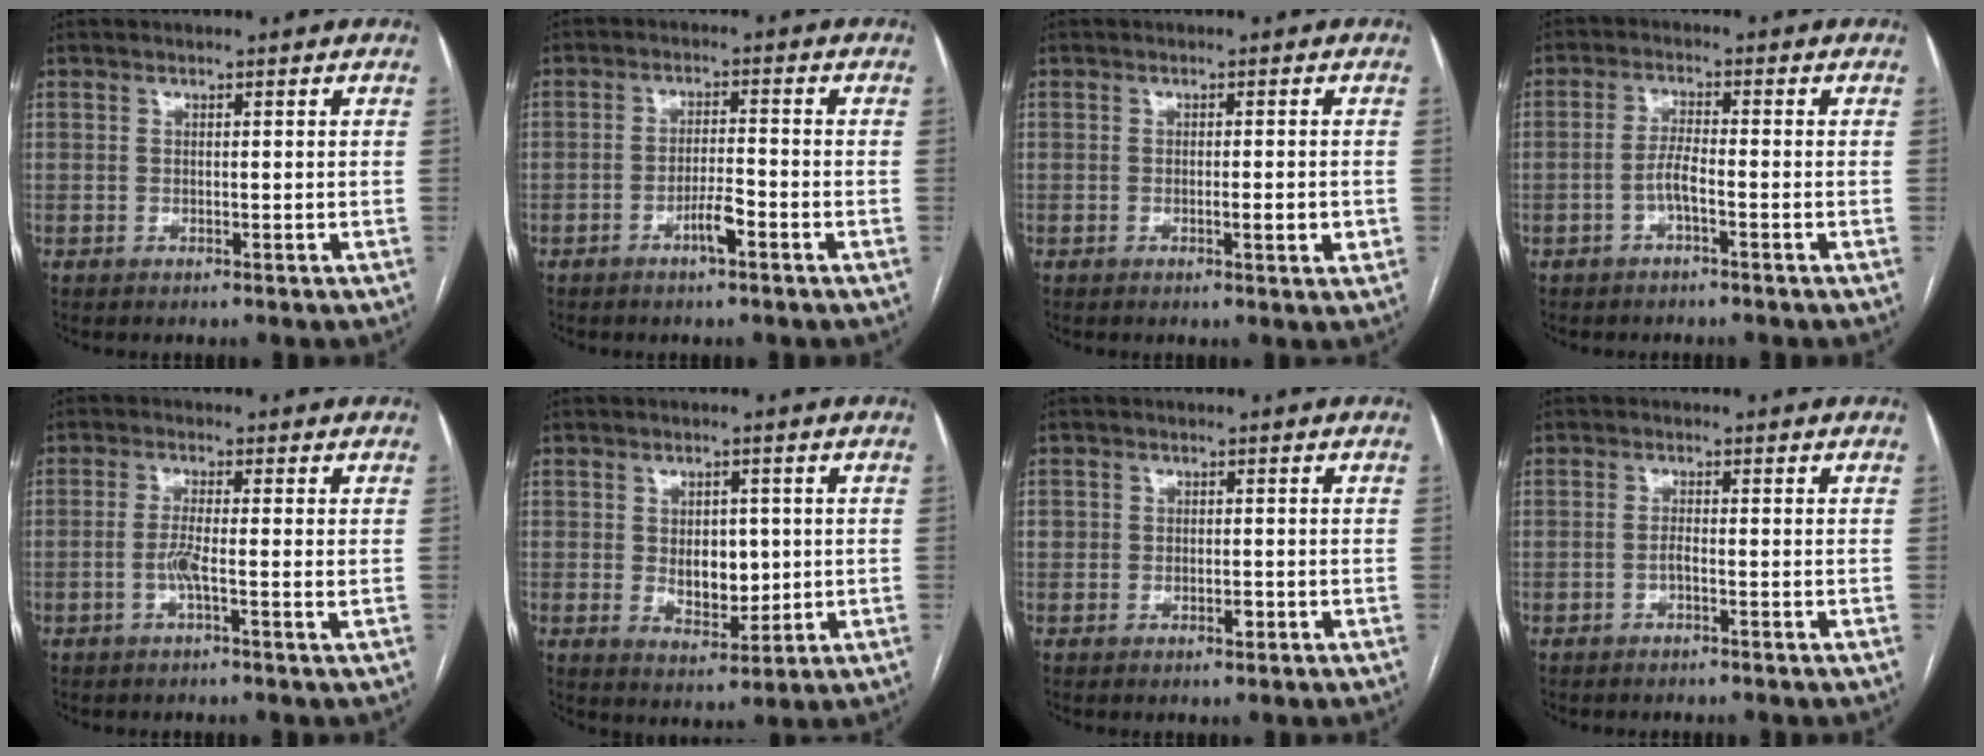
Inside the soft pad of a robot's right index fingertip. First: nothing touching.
{"total": 3.7, "force": [-2.1, 0.5, 3.0], "torque": [-0.056, 0.001, -0.037]}
{"total": 2.4, "force": [-0.5, 0.5, 2.3], "torque": [-0.035, -0.001, -0.005]}
{"total": 3.0, "force": [-1.3, 0.3, 2.7], "torque": [-0.052, 0.006, -0.028]}
{"total": 3.2, "force": [-0.7, -0.1, 3.2], "torque": [-0.066, -0.003, -0.017]}
{"total": 6.0, "force": [0.4, 3.6, 4.8], "torque": [-0.071, -0.001, 0.019]}
{"total": 2.1, "force": [-0.5, 1.5, 1.4], "torque": [-0.019, 0.006, -0.006]}
{"total": 1.1, "force": [-0.6, 0.1, 0.9], "torque": [-0.015, 0.003, -0.012]}